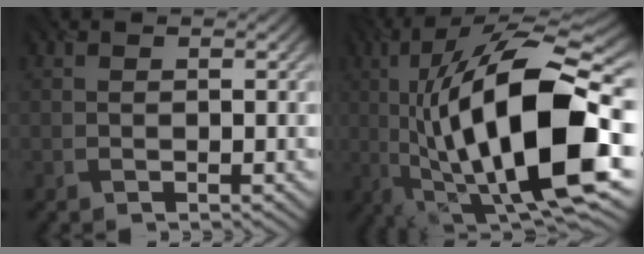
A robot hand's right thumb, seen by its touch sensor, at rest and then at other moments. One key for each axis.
{"total": 19.7, "fx": -1.2, "fy": 6.6, "fz": 18.5, "tx": -0.325, "ty": 0.029, "tz": -0.030}